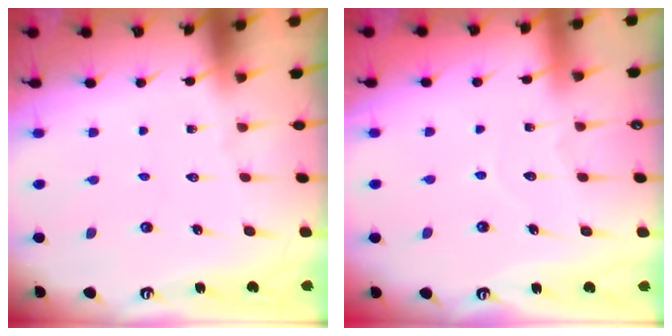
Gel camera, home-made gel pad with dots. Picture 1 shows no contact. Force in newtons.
{"total": 4.3, "press": 4.3, "slide": 0.3}